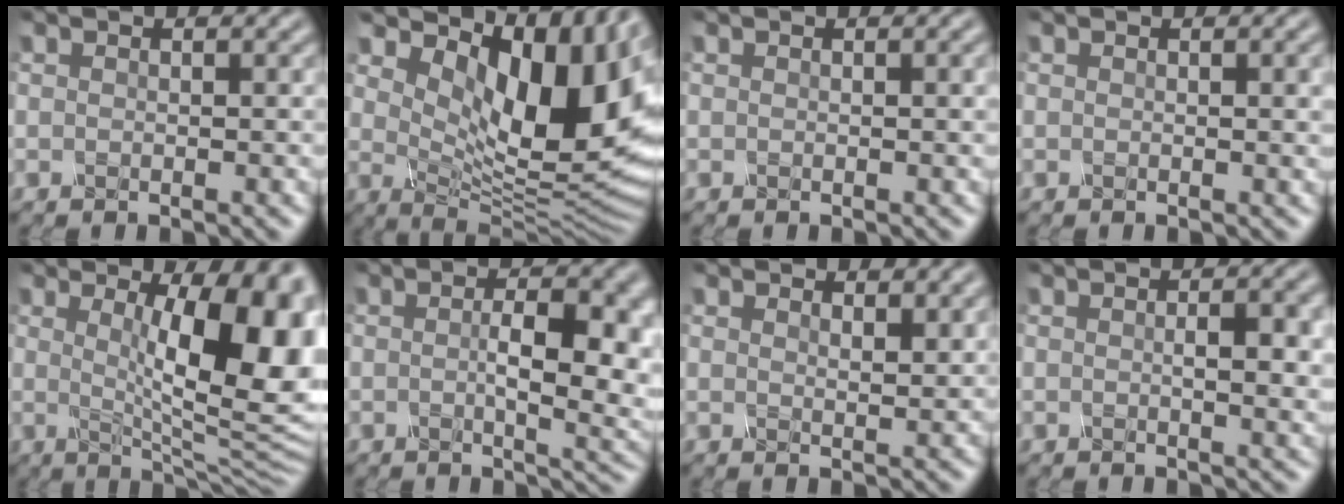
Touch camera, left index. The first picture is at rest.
{"total": 13.5, "force": [4.9, 6.1, 10.9], "torque": [-0.149, 0.003, 0.084]}
{"total": 0.7, "force": [0.2, 0.1, 0.6], "torque": [-0.008, -0.001, 0.005]}
{"total": 1.3, "force": [0.3, 0.3, 1.3], "torque": [-0.013, -0.002, 0.007]}
{"total": 12.7, "force": [1.5, 4.0, 11.9], "torque": [-0.135, -0.006, 0.025]}
{"total": 7.4, "force": [-0.2, 2.8, 6.9], "torque": [-0.094, -0.006, 0.002]}
{"total": 1.7, "force": [1.3, 0.5, 0.9], "torque": [-0.016, -0.003, 0.025]}
{"total": 3.2, "force": [-0.1, 0.9, 3.0], "torque": [-0.048, -0.002, 0.001]}